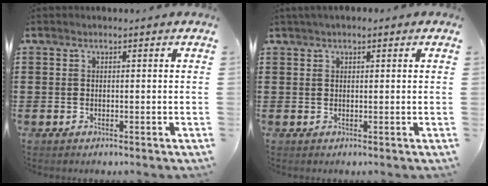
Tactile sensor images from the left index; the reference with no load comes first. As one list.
[{"total": 1.2, "force": [0.7, 0.5, 0.8], "torque": [-0.016, 0.004, 0.013]}]